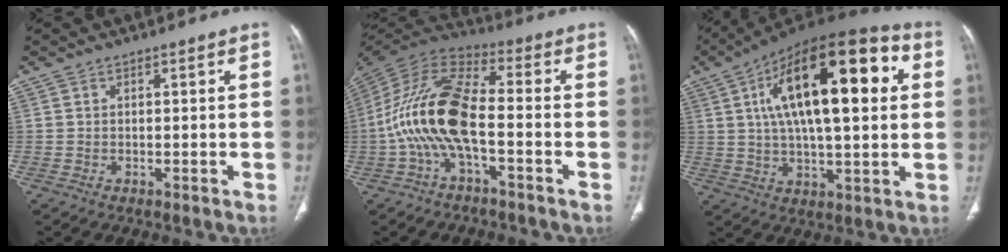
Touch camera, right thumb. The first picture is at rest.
{"total": 17.3, "force": [-3.5, 8.5, 14.6], "torque": [-0.289, 0.054, -0.073]}
{"total": 26.3, "force": [6.6, 10.2, 23.4], "torque": [-0.367, 0.020, 0.092]}